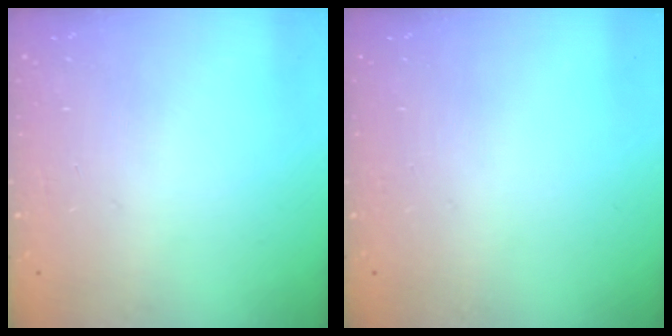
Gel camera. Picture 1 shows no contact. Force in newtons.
{"total": 0.0}